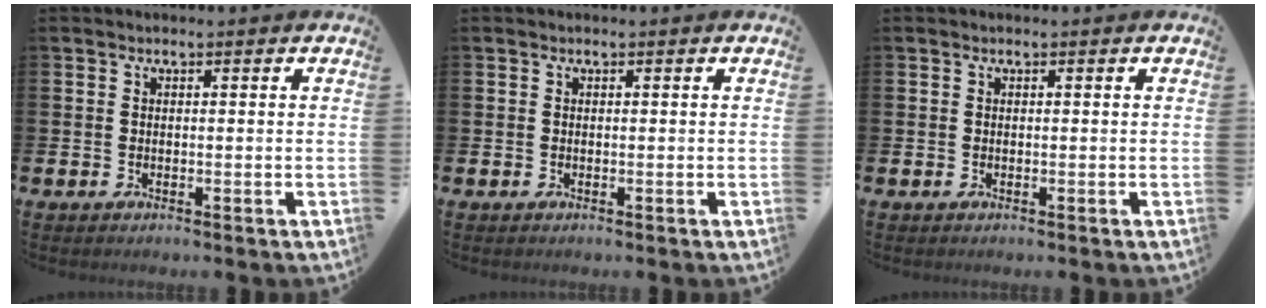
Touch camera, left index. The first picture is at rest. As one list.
[{"total": 0.0}, {"total": 0.0}]